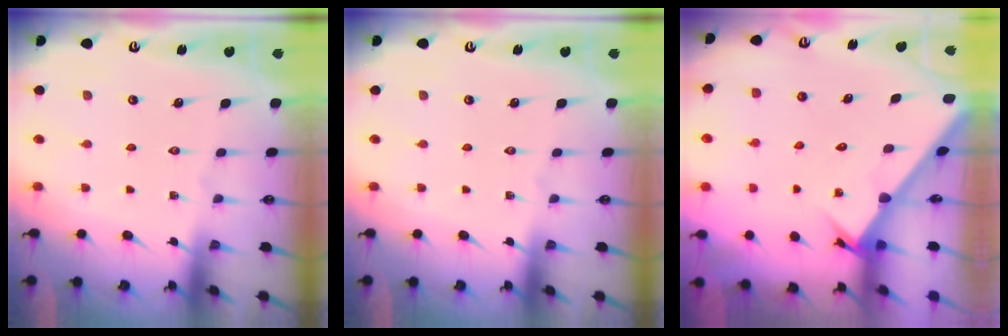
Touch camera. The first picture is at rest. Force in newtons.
{"total": 0.0}
{"total": 2.4, "press": 2.4, "slide": 0.1}